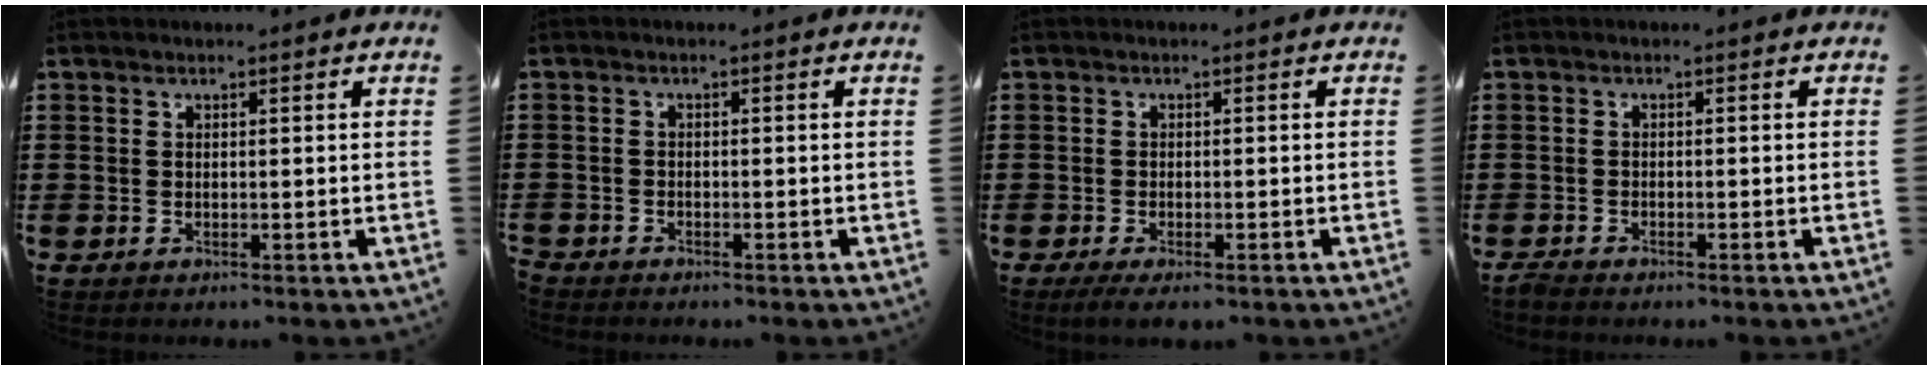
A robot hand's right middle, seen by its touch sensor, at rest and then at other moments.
{"total": 1.2, "force": [-1.1, 0.3, -0.1], "torque": [-0.002, -0.001, -0.023]}
{"total": 1.3, "force": [-1.2, 0.3, 0.6], "torque": [-0.019, -0.002, -0.025]}
{"total": 1.2, "force": [-1.2, 0.2, 0.2], "torque": [-0.007, -0.001, -0.024]}